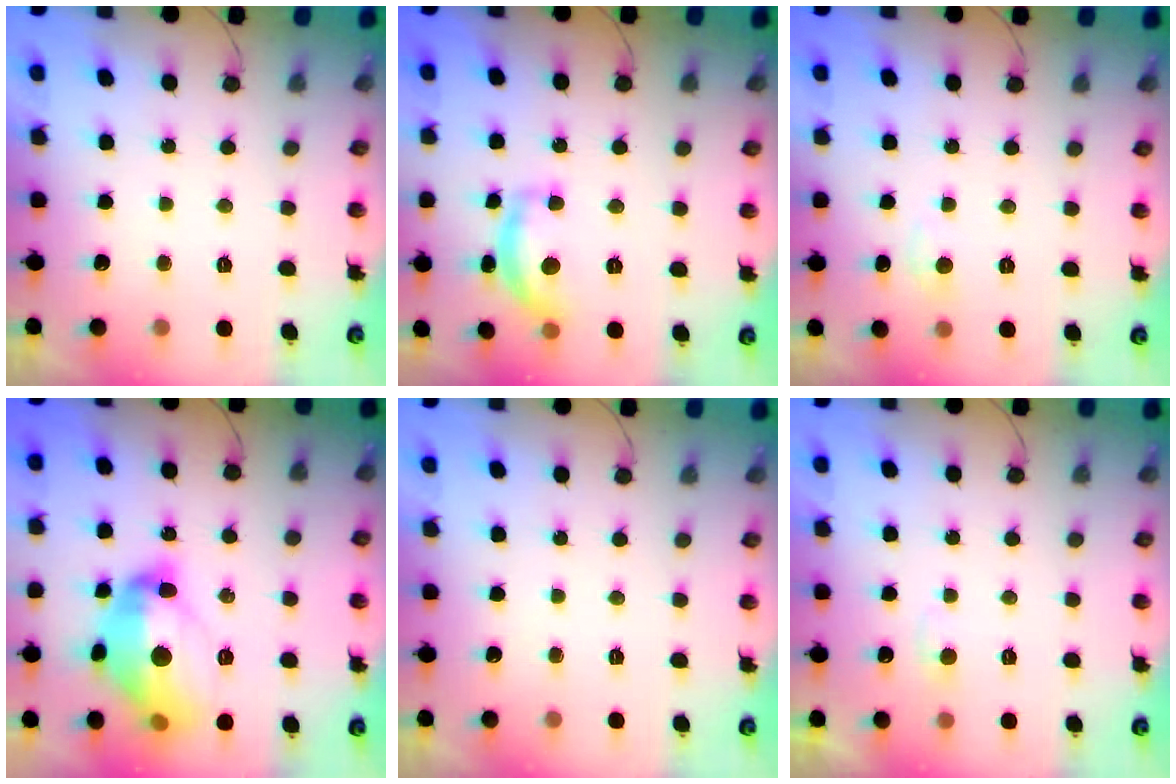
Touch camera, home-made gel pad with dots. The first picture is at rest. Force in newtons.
{"total": 12.7, "press": 12.6, "slide": 0.8}
{"total": 3.8, "press": 3.7, "slide": 0.6}
{"total": 16.6, "press": 16.4, "slide": 2.0}
{"total": 0.0}
{"total": 2.7, "press": 2.7, "slide": 0.2}